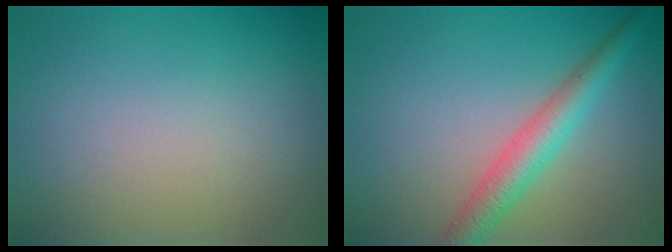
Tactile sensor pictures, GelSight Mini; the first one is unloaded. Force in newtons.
{"total": 3.8, "press": 3.8, "slide": 0.1}